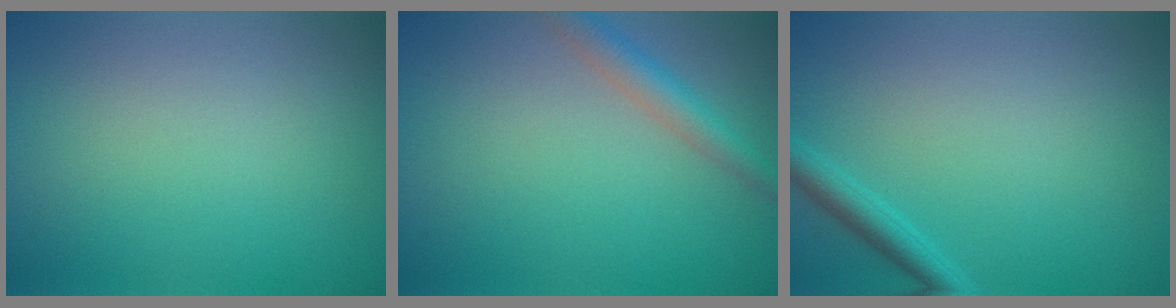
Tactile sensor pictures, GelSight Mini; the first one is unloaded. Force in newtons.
{"total": 2.8, "press": 2.8, "slide": 0.1}
{"total": 2.0, "press": 2.0, "slide": 0.2}